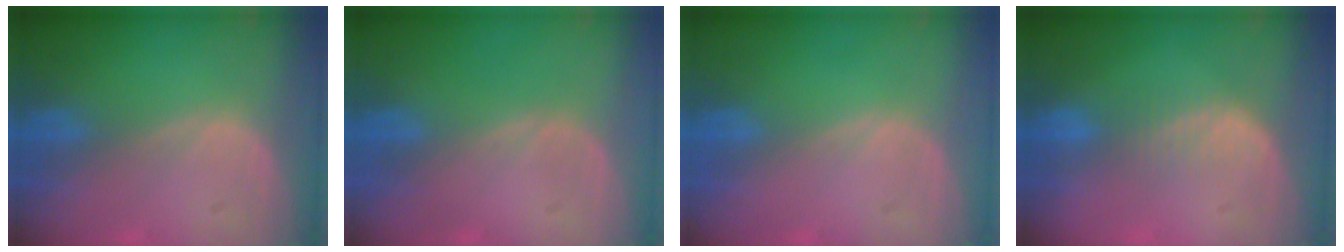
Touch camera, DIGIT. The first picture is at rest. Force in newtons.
{"total": 0.0}
{"total": 0.0}
{"total": 3.1, "press": 2.6, "slide": 1.7}